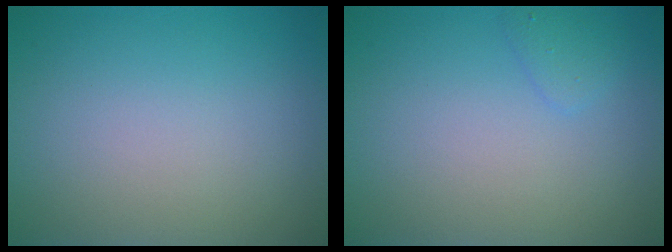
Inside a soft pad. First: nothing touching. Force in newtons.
{"total": 1.1, "press": 1.1, "slide": 0.0}